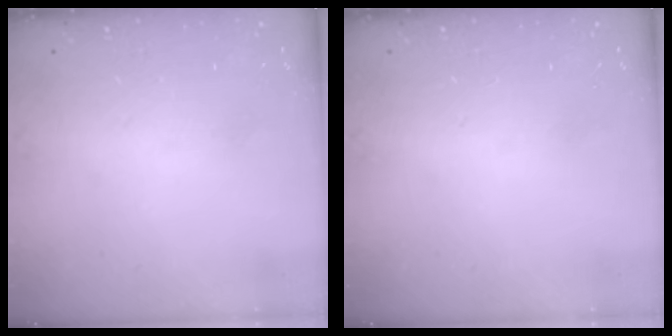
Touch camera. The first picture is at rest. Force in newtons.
{"total": 0.0}